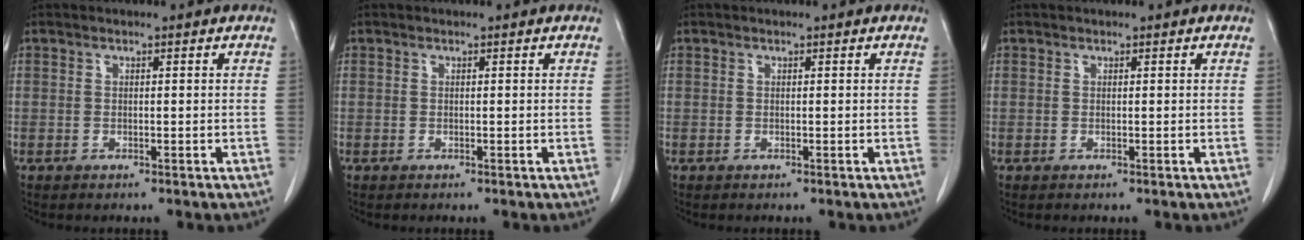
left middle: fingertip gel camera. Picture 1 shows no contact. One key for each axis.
{"total": 0.0}
{"total": 0.0}
{"total": 0.0}